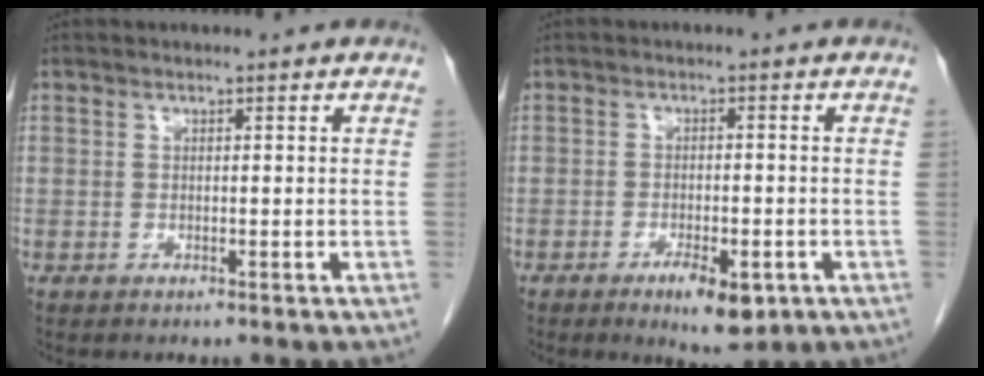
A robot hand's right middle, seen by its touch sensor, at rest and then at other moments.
{"total": 5.8, "force": [-2.8, 1.9, 4.7], "torque": [-0.072, -0.006, -0.033]}